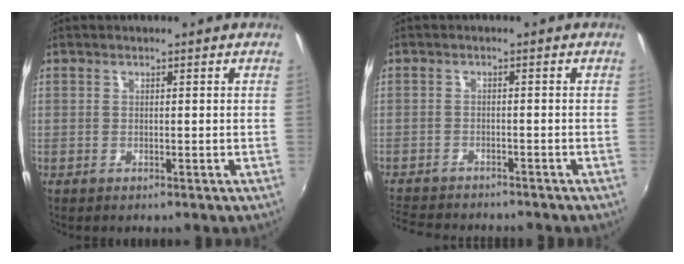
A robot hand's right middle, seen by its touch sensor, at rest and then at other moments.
{"total": 9.2, "force": [-8.4, 2.3, 2.8], "torque": [-0.083, -0.013, -0.137]}